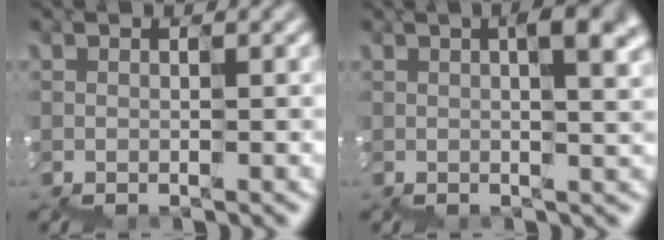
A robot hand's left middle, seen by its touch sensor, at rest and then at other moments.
{"total": 7.6, "force": [1.9, 3.4, 6.5], "torque": [-0.069, 0.013, 0.023]}